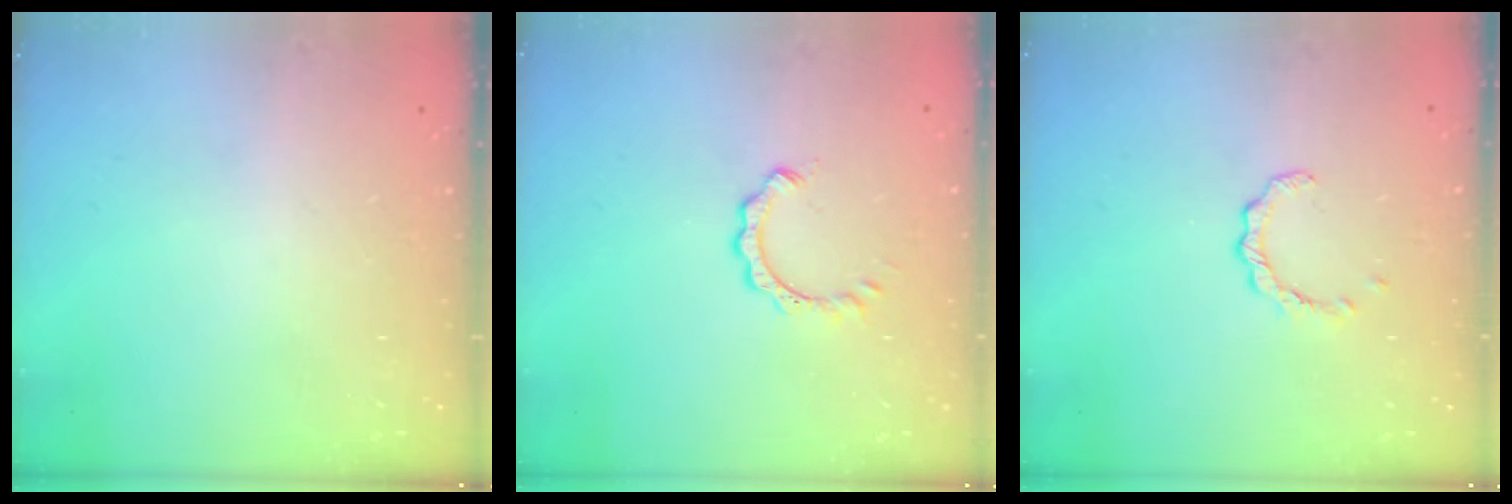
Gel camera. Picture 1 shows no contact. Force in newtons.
{"total": 4.0, "press": 4.0, "slide": 0.3}
{"total": 2.4, "press": 2.4, "slide": 0.4}